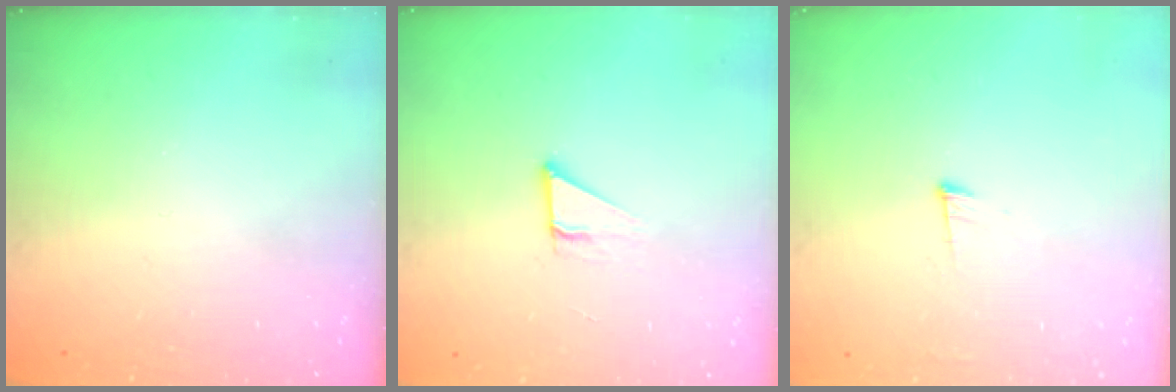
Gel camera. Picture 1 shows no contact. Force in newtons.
{"total": 2.9, "press": 2.9, "slide": 0.2}
{"total": 6.5, "press": 6.4, "slide": 1.4}